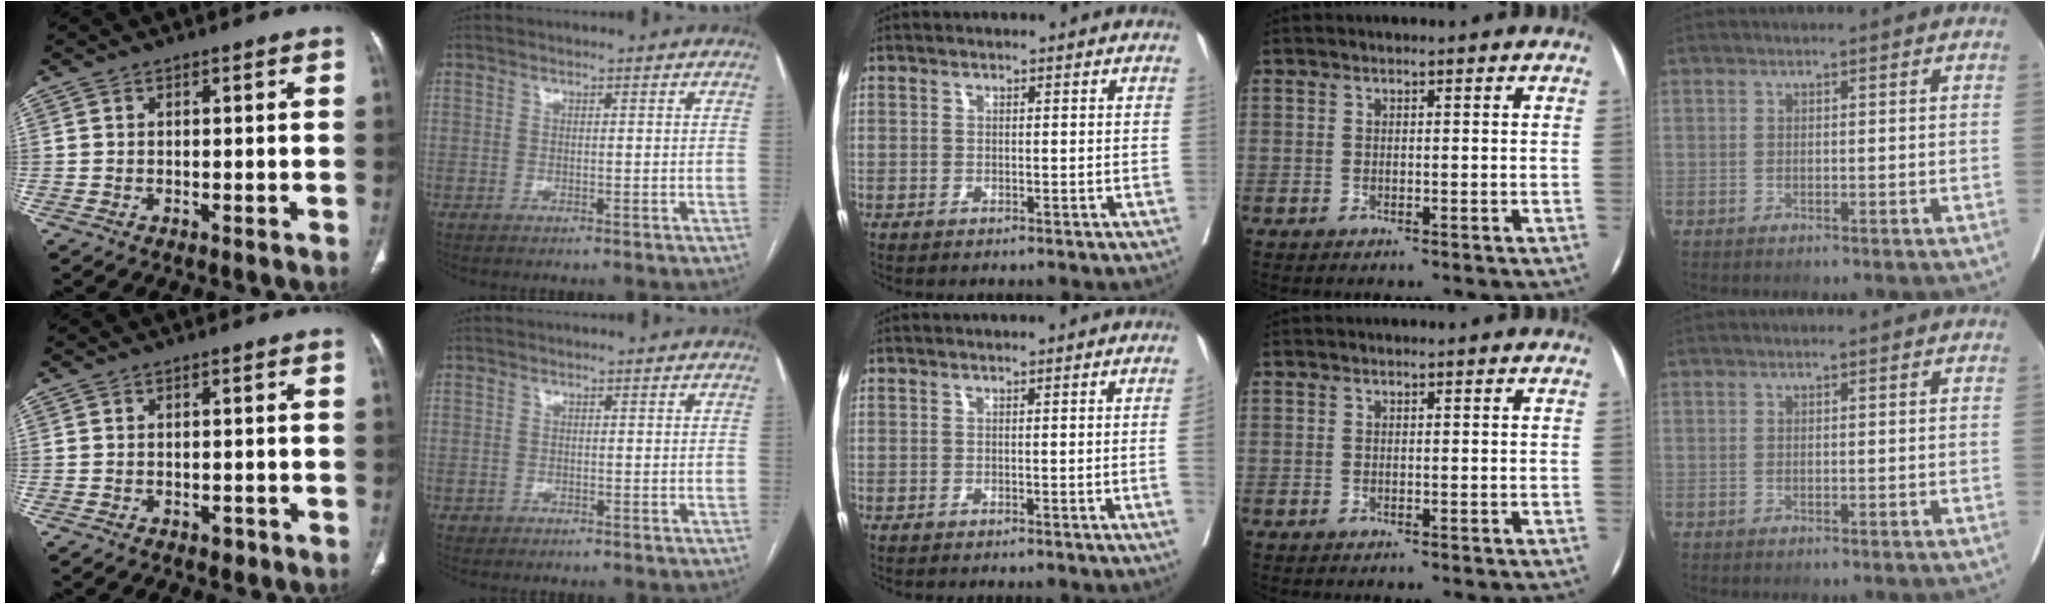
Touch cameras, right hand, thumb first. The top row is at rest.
{"thumb": {"total": 1.1, "force": [-0.7, 0.8, 0.5], "torque": [0.000, 0.003, -0.008]}, "index": {"total": 0.8, "force": [-0.1, 0.8, 0.0], "torque": [0.005, 0.006, -0.004]}, "middle": {"total": 1.8, "force": [-0.3, -0.6, 1.7], "torque": [-0.020, -0.003, -0.003]}}